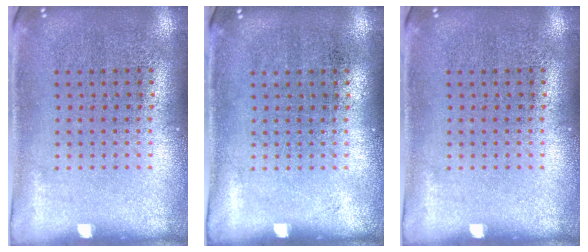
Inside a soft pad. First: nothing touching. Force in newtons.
{"total": 0.0}
{"total": 0.0}